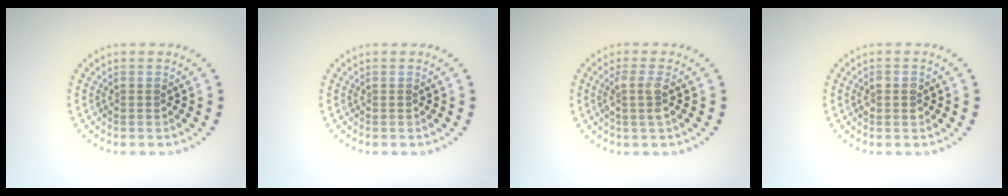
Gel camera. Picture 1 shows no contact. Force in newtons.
{"total": 0.0}
{"total": 1.9, "press": 1.6, "slide": 1.1}
{"total": 1.4, "press": 1.4, "slide": 0.1}